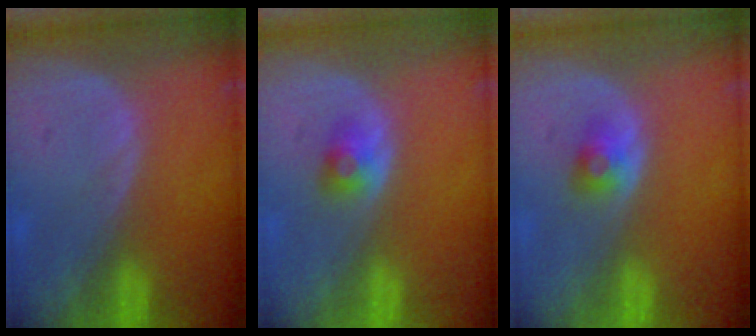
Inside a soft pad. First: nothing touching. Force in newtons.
{"total": 2.6, "press": 2.4, "slide": 1.2}
{"total": 2.6, "press": 2.4, "slide": 1.0}